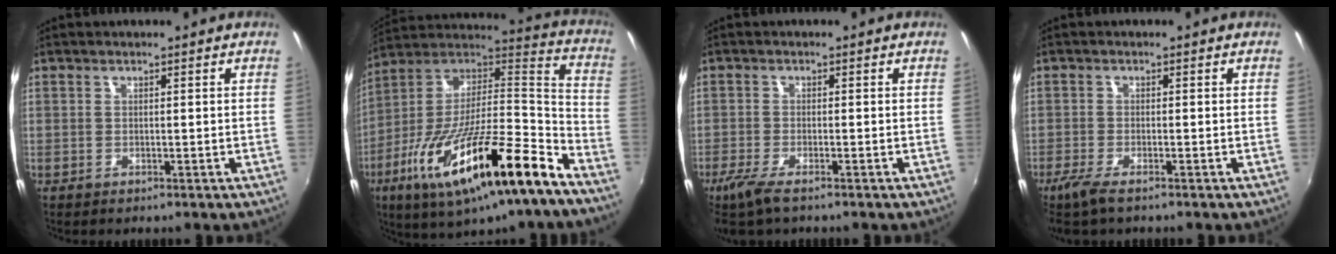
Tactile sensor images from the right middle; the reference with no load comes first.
{"total": 27.2, "force": [-14.9, 5.6, 22.0], "torque": [-0.362, -0.037, -0.260]}
{"total": 5.2, "force": [-3.6, 0.8, 3.6], "torque": [-0.088, -0.019, -0.071]}
{"total": 4.2, "force": [-3.0, 0.5, 3.0], "torque": [-0.072, -0.015, -0.058]}